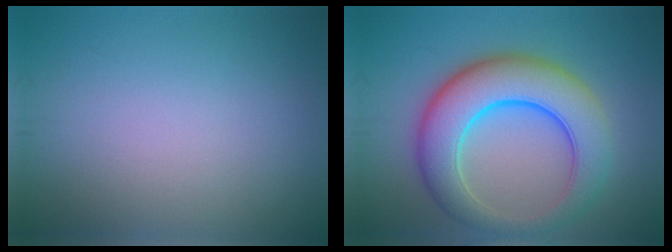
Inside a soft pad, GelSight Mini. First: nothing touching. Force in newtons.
{"total": 9.0, "press": 9.0, "slide": 0.3}